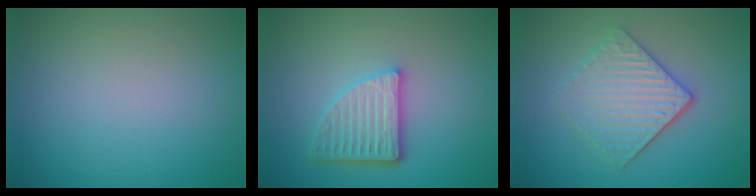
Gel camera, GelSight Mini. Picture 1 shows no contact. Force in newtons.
{"total": 4.9, "press": 3.5, "slide": 3.4}
{"total": 4.1, "press": 3.4, "slide": 2.3}